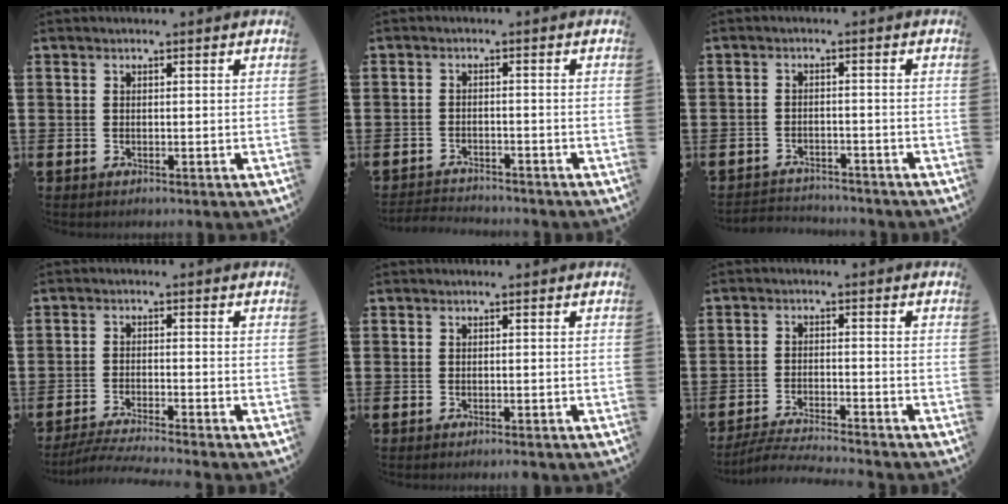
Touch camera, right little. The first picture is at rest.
{"total": 2.1, "force": [-2.1, 0.0, -0.2], "torque": [-0.002, 0.001, -0.047]}
{"total": 2.2, "force": [-2.2, 0.2, -0.3], "torque": [-0.002, 0.001, -0.050]}
{"total": 3.2, "force": [-2.8, -0.3, 1.5], "torque": [-0.021, -0.005, -0.053]}
{"total": 0.5, "force": [-0.4, 0.0, 0.2], "torque": [-0.004, -0.003, -0.009]}
{"total": 3.4, "force": [-3.3, -0.3, 0.8], "torque": [-0.012, -0.002, -0.067]}